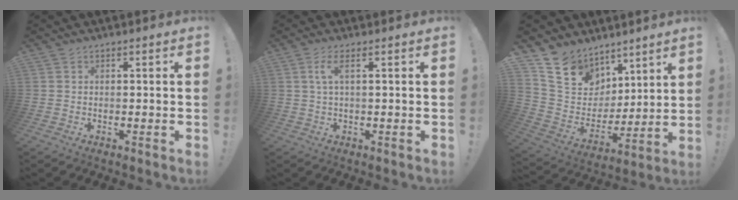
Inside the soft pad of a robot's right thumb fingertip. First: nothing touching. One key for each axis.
{"total": 3.8, "fx": 1.0, "fy": 0.7, "fz": 3.6, "tx": -0.069, "ty": 0.000, "tz": 0.016}
{"total": 13.4, "fx": 9.6, "fy": 8.8, "fz": 2.8, "tx": -0.069, "ty": -0.072, "tz": 0.191}